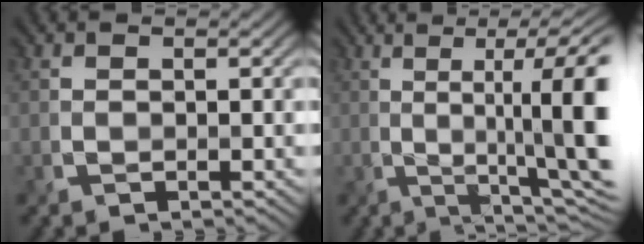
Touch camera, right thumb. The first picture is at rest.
{"total": 14.3, "force": [1.1, 3.1, 13.9], "torque": [-0.171, 0.019, 0.023]}